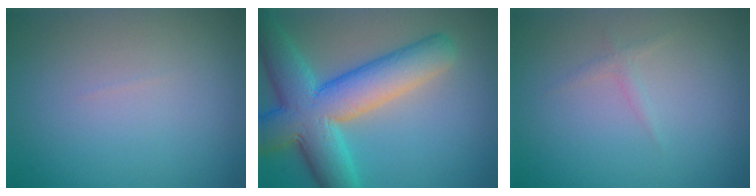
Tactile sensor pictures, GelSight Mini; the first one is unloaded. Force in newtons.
{"total": 10.4, "press": 10.4, "slide": 0.4}
{"total": 0.8, "press": 0.8, "slide": 0.1}